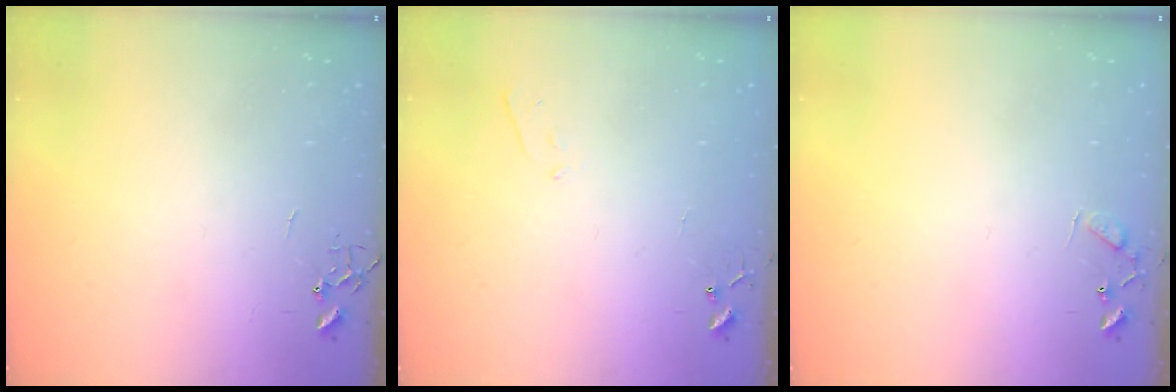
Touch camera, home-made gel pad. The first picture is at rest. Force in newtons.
{"total": 4.2, "press": 4.2, "slide": 0.6}
{"total": 5.6, "press": 5.6, "slide": 0.5}